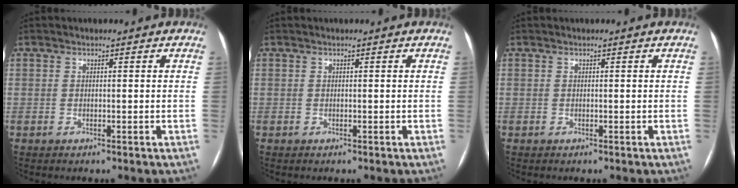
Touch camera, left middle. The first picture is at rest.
{"total": 0.0}
{"total": 0.0}